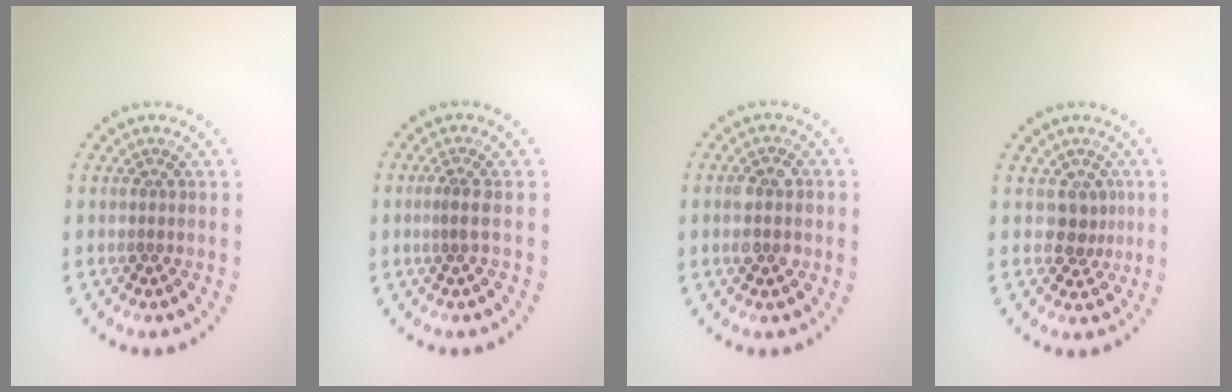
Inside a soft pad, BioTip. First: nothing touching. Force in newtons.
{"total": 1.1, "press": 0.6, "slide": 0.9}
{"total": 2.5, "press": 2.5, "slide": 0.3}
{"total": 2.1, "press": 1.6, "slide": 1.4}